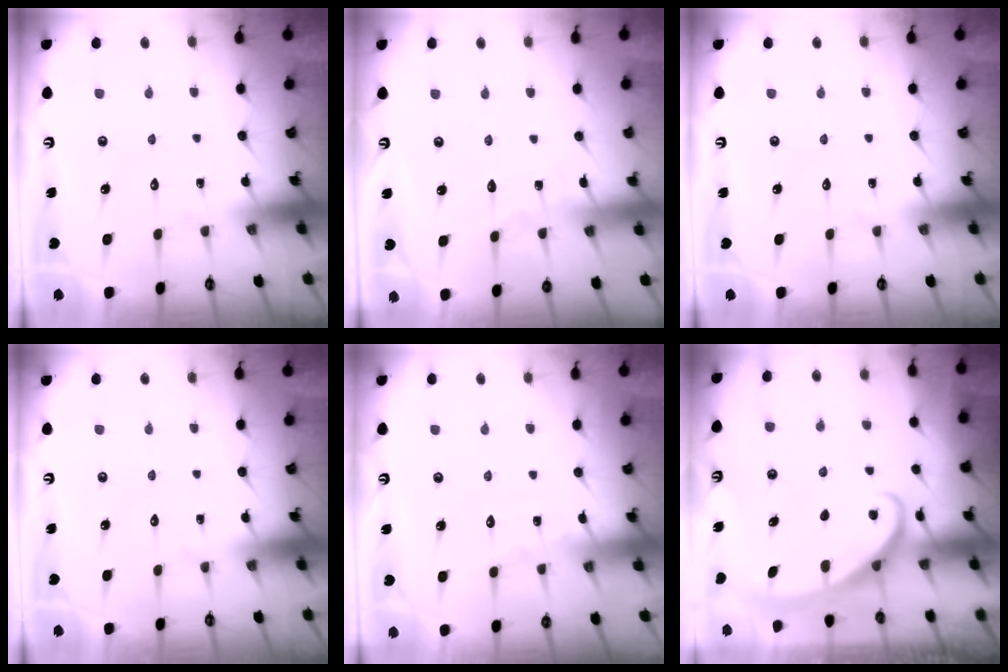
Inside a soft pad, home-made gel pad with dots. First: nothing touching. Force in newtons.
{"total": 3.7, "press": 3.7, "slide": 0.4}
{"total": 0.0}
{"total": 0.0}
{"total": 3.5, "press": 3.5, "slide": 0.3}
{"total": 2.9, "press": 2.9, "slide": 0.4}